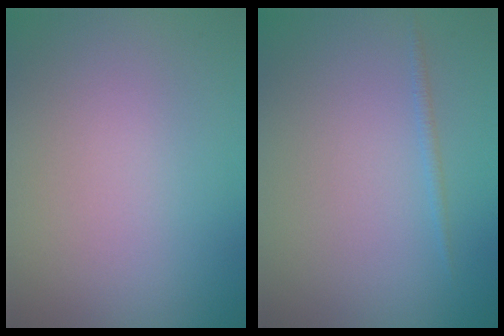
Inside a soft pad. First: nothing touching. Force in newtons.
{"total": 0.6, "press": 0.6, "slide": 0.1}